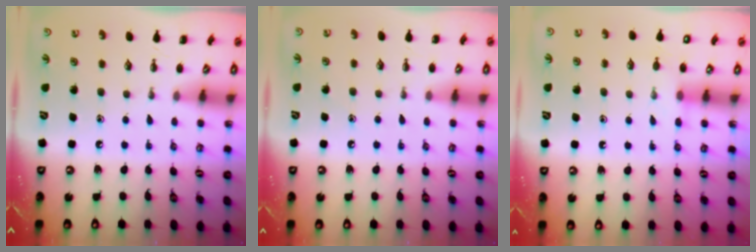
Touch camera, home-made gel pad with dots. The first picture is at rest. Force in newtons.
{"total": 4.3, "press": 4.2, "slide": 1.1}
{"total": 6.8, "press": 6.8, "slide": 0.6}